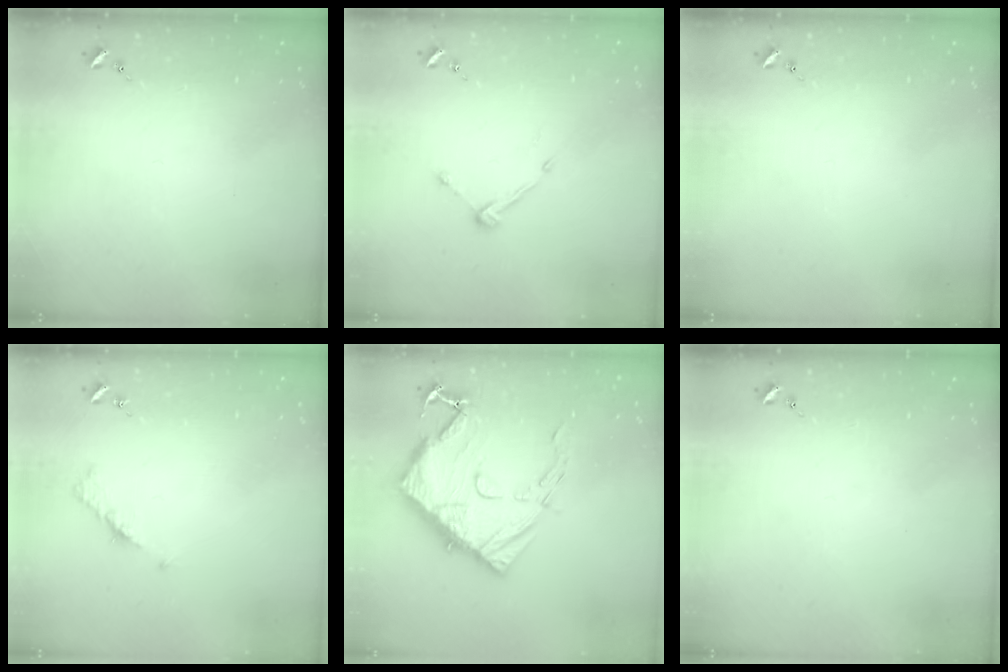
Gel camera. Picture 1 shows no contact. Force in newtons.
{"total": 6.5, "press": 6.5, "slide": 0.6}
{"total": 0.0}
{"total": 5.3, "press": 5.2, "slide": 0.7}
{"total": 22.1, "press": 22.0, "slide": 2.0}
{"total": 0.0}